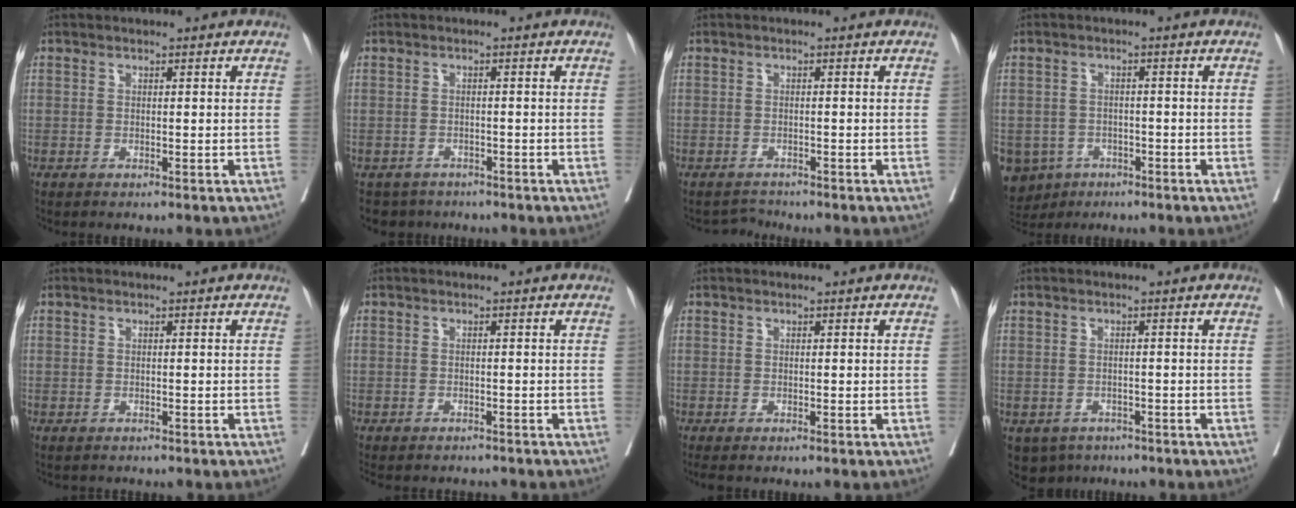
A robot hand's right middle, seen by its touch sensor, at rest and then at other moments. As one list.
[{"total": 3.6, "force": [-2.9, 2.0, -0.4], "torque": [0.007, 0.001, -0.048]}, {"total": 1.6, "force": [-1.4, 0.1, -0.8], "torque": [0.015, -0.009, -0.021]}, {"total": 8.2, "force": [-4.9, 6.4, 1.7], "torque": [-0.044, -0.004, -0.070]}, {"total": 1.8, "force": [-1.5, 0.8, 0.1], "torque": [-0.011, -0.002, -0.025]}, {"total": 7.7, "force": [-7.0, 2.4, 2.1], "torque": [-0.032, -0.006, -0.086]}, {"total": 2.2, "force": [-1.9, -0.1, 1.1], "torque": [-0.015, -0.005, -0.025]}, {"total": 4.6, "force": [-3.1, 3.3, 0.6], "torque": [-0.007, 0.002, -0.043]}]